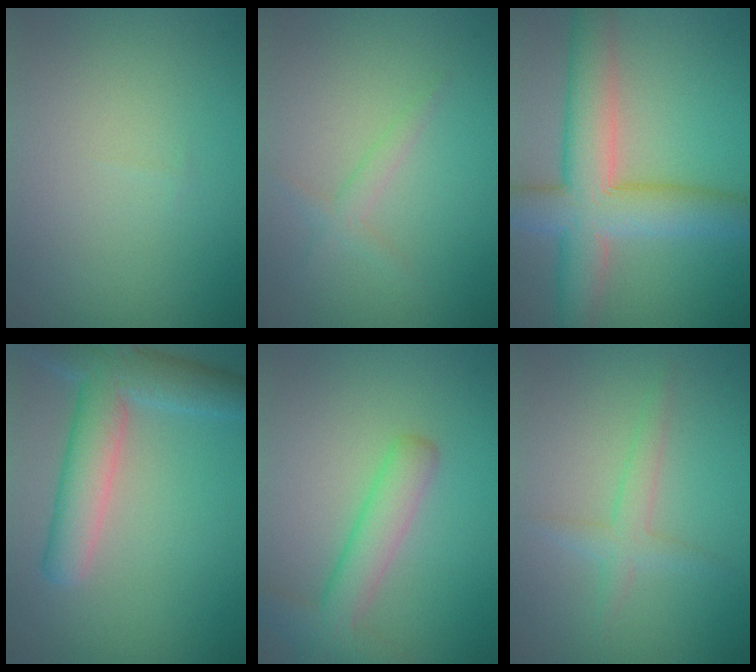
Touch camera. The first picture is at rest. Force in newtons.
{"total": 1.3, "press": 1.3, "slide": 0.1}
{"total": 8.0, "press": 8.0, "slide": 0.3}
{"total": 6.5, "press": 6.5, "slide": 0.3}
{"total": 4.0, "press": 4.0, "slide": 0.2}
{"total": 1.9, "press": 1.9, "slide": 0.1}